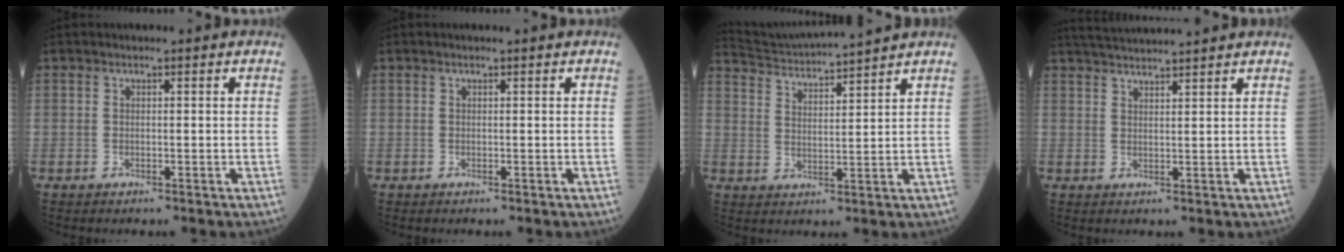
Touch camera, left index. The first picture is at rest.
{"total": 0.0}
{"total": 10.0, "force": [9.5, -1.6, 2.4], "torque": [-0.058, 0.014, 0.163]}
{"total": 7.4, "force": [6.9, -0.8, 2.4], "torque": [-0.046, 0.029, 0.110]}